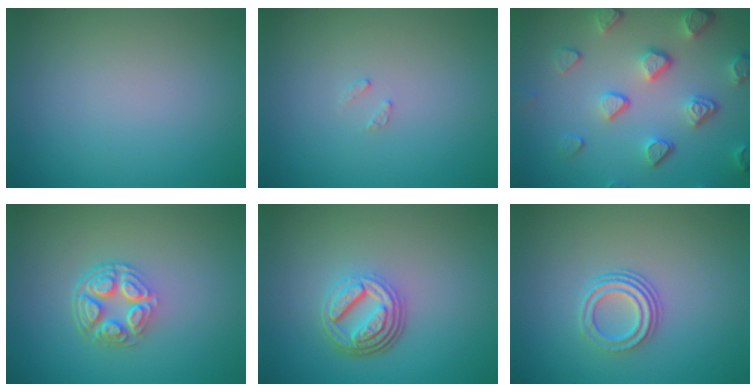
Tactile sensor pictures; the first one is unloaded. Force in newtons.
{"total": 0.8, "press": 0.7, "slide": 0.1}
{"total": 5.0, "press": 3.9, "slide": 3.1}
{"total": 4.7, "press": 3.3, "slide": 3.3}
{"total": 4.9, "press": 3.5, "slide": 3.4}
{"total": 3.1, "press": 2.3, "slide": 2.1}